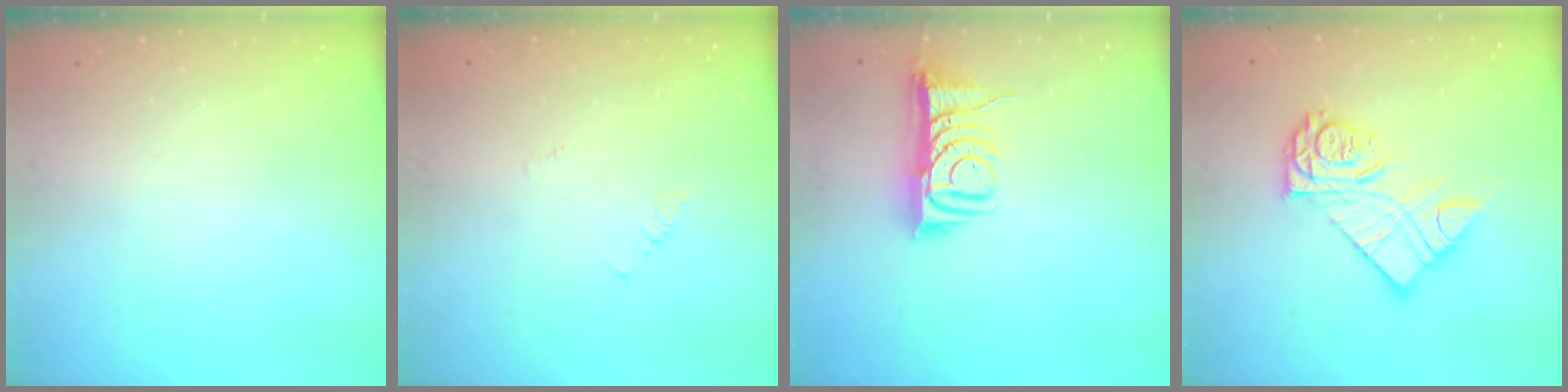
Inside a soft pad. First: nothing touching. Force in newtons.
{"total": 1.9, "press": 1.9, "slide": 0.4}
{"total": 8.0, "press": 8.0, "slide": 0.4}
{"total": 15.7, "press": 15.6, "slide": 1.2}